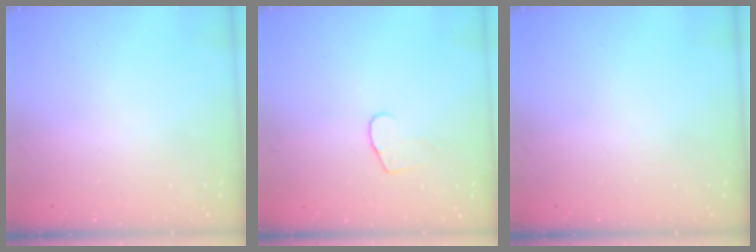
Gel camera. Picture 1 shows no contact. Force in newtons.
{"total": 5.0, "press": 5.0, "slide": 0.4}
{"total": 0.0}